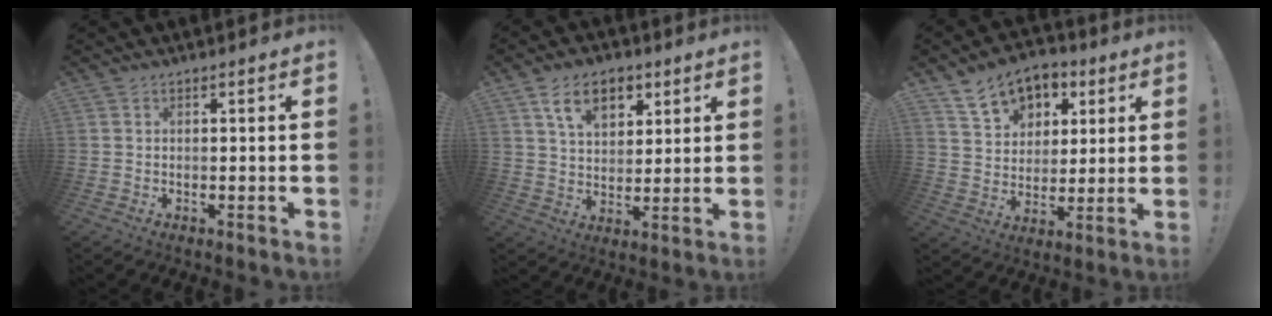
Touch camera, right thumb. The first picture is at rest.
{"total": 11.7, "force": [5.9, 7.5, 6.8], "torque": [-0.099, -0.012, 0.110]}
{"total": 12.7, "force": [7.3, 9.1, 5.1], "torque": [-0.080, -0.039, 0.141]}